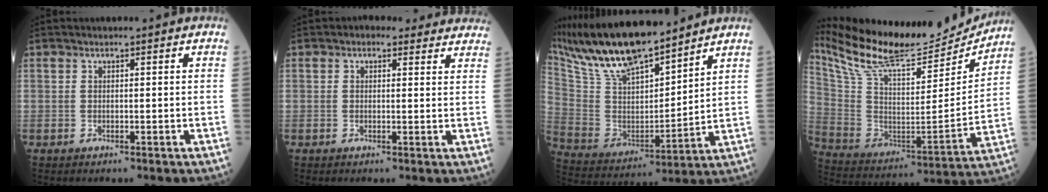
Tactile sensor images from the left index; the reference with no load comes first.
{"total": 6.8, "force": [6.0, 2.8, 1.4], "torque": [0.009, 0.007, 0.047]}
{"total": 18.5, "force": [15.8, 3.5, 9.0], "torque": [-0.176, 0.004, 0.299]}
{"total": 23.9, "force": [22.2, 3.9, 7.9], "torque": [-0.160, -0.043, 0.354]}